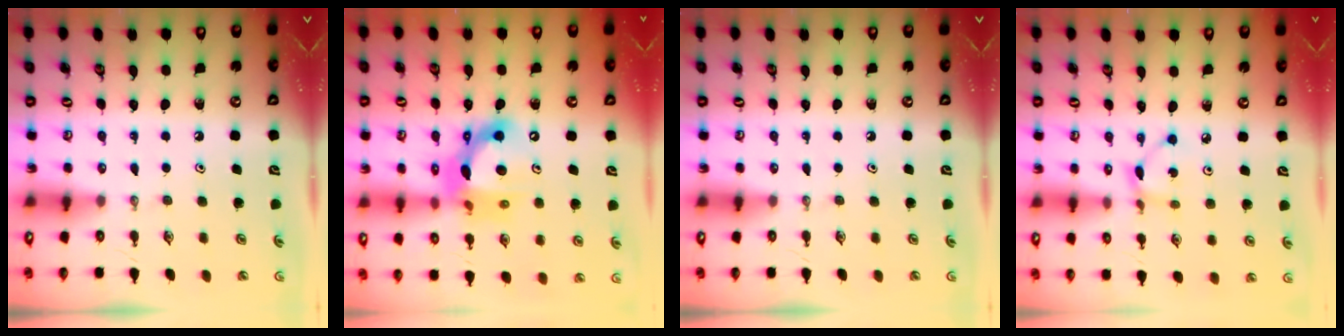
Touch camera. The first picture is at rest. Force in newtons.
{"total": 14.7, "press": 14.7, "slide": 0.7}
{"total": 0.0}
{"total": 2.7, "press": 2.7, "slide": 0.1}